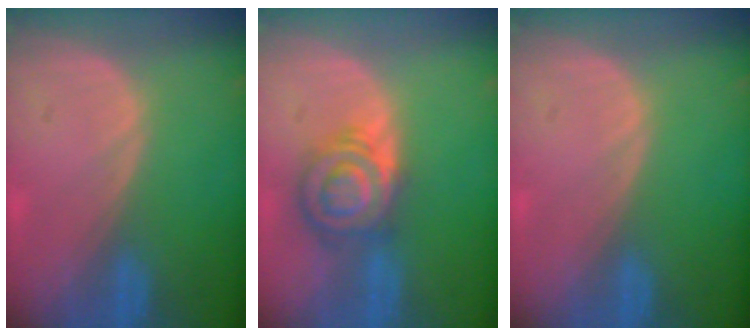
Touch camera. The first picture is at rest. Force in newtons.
{"total": 7.0, "press": 7.0, "slide": 0.2}
{"total": 0.0}